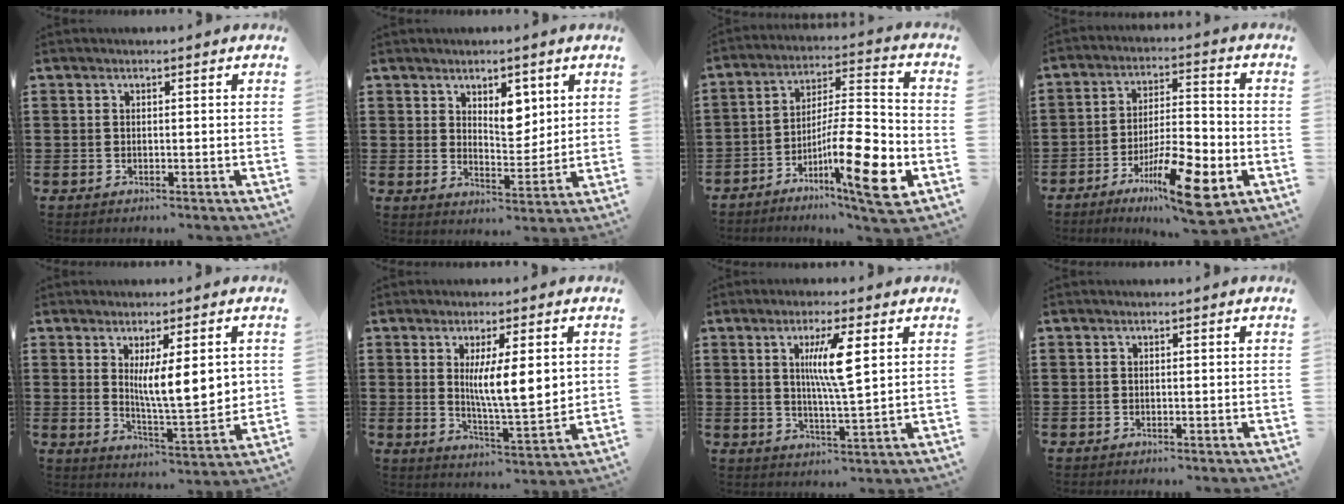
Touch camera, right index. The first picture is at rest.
{"total": 5.5, "force": [2.7, 3.1, 3.6], "torque": [-0.058, -0.002, 0.044]}
{"total": 15.2, "force": [-7.0, 3.2, 13.1], "torque": [-0.204, 0.010, -0.119]}
{"total": 11.7, "force": [-6.1, 3.3, 9.4], "torque": [-0.168, 0.013, -0.107]}
{"total": 9.5, "force": [2.3, 2.2, 9.0], "torque": [-0.147, -0.009, 0.034]}
{"total": 9.3, "force": [1.9, 2.1, 8.9], "torque": [-0.154, -0.006, 0.029]}
{"total": 7.3, "force": [2.1, 0.7, 6.9], "torque": [-0.138, 0.000, 0.031]}
{"total": 0.0}